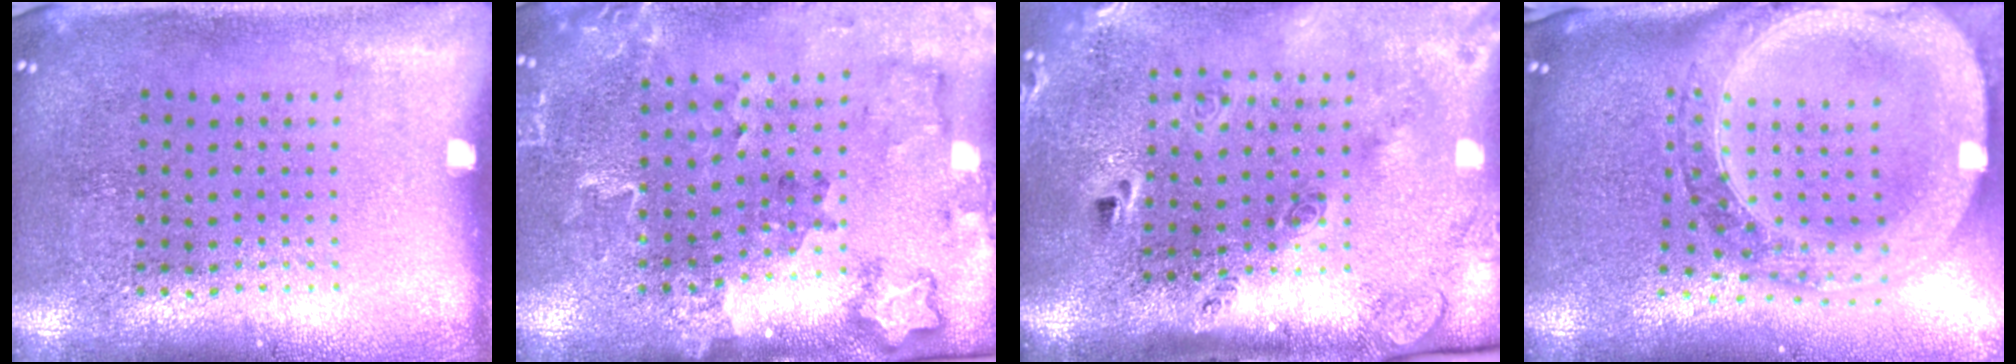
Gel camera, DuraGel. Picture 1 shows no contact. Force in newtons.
{"total": 1.8, "press": 1.8, "slide": 0.0}
{"total": 2.9, "press": 2.0, "slide": 2.1}
{"total": 3.8, "press": 2.9, "slide": 2.4}